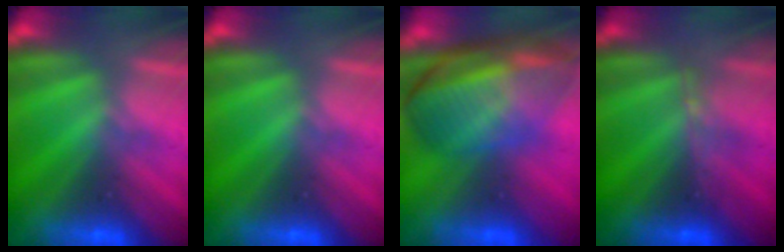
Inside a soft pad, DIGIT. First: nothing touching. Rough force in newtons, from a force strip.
{"total": 0.0}
{"total": 7.6}
{"total": 2.9}